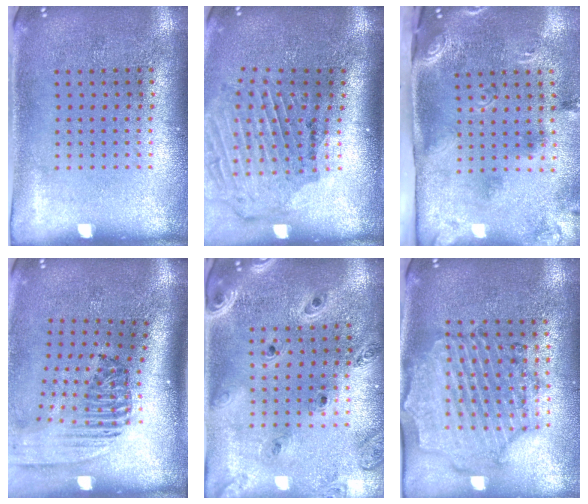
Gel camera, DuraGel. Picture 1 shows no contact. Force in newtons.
{"total": 2.0, "press": 1.9, "slide": 0.6}
{"total": 3.0, "press": 1.8, "slide": 2.3}
{"total": 2.3, "press": 1.6, "slide": 1.7}
{"total": 1.4, "press": 1.3, "slide": 0.2}
{"total": 1.6, "press": 1.6, "slide": 0.3}